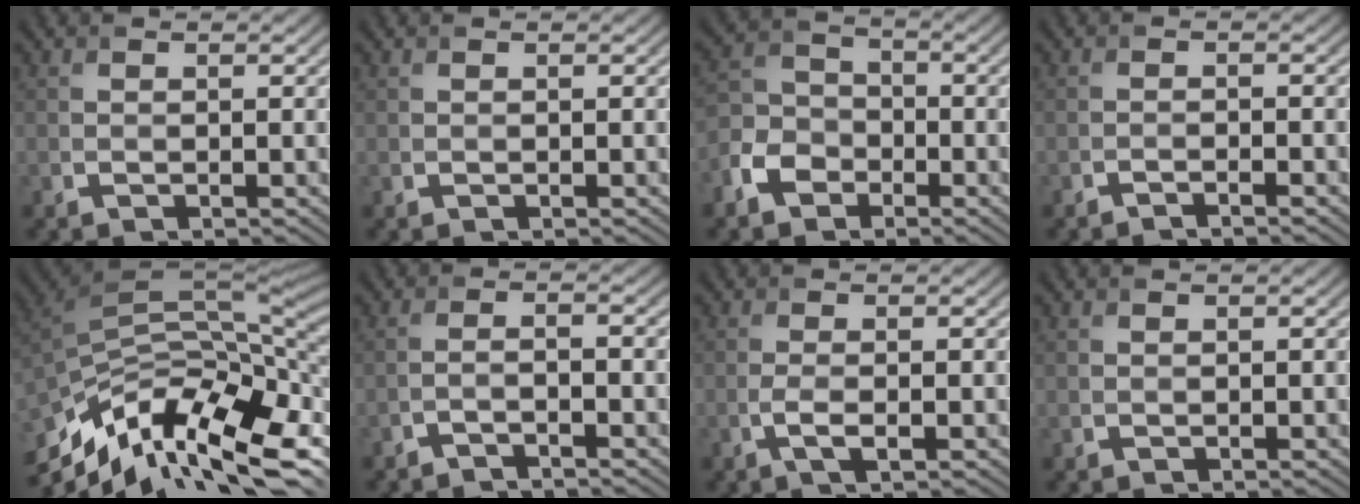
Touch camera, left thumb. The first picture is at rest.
{"total": 0.0}
{"total": 5.8, "force": [-3.4, 4.1, 2.3], "torque": [-0.063, 0.001, -0.083]}
{"total": 1.2, "force": [-1.0, 0.1, 0.6], "torque": [-0.008, -0.001, -0.025]}
{"total": 15.7, "force": [-7.9, 7.1, 11.6], "torque": [-0.259, -0.015, -0.138]}
{"total": 2.2, "force": [-1.9, 0.2, 1.2], "torque": [-0.017, 0.005, -0.047]}
{"total": 2.1, "force": [-0.7, 0.5, 1.9], "torque": [-0.041, 0.000, -0.017]}
{"total": 0.0}